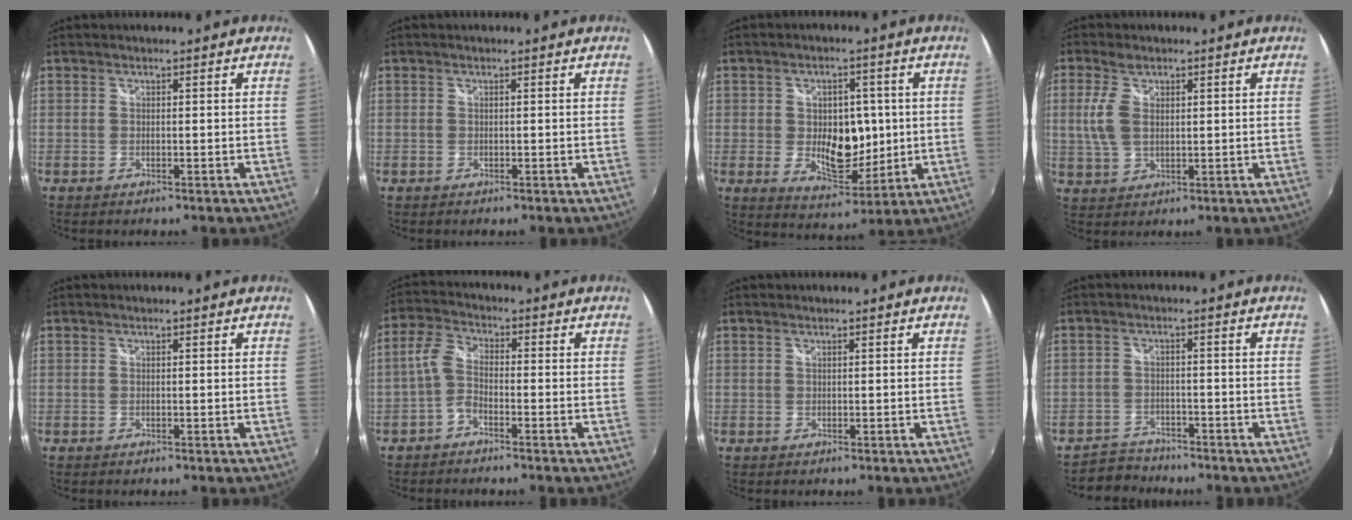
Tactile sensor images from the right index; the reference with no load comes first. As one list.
[{"total": 0.0}, {"total": 10.9, "force": [-0.4, 6.8, 8.5], "torque": [-0.138, -0.009, 0.004]}, {"total": 6.0, "force": [1.3, 3.5, 4.7], "torque": [-0.105, 0.007, 0.028]}, {"total": 0.0}, {"total": 4.3, "force": [-2.1, 2.2, 3.1], "torque": [-0.078, 0.016, -0.045]}, {"total": 0.0}, {"total": 4.6, "force": [-4.2, 1.9, -0.3], "torque": [-0.010, 0.008, -0.075]}]